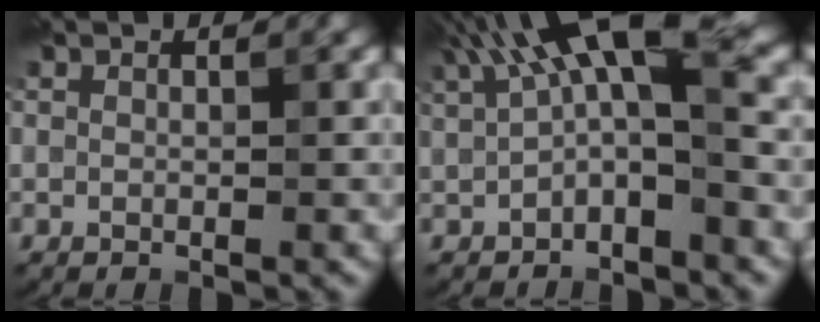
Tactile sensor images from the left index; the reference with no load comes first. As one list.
[{"total": 8.0, "force": [2.2, 2.7, 7.2], "torque": [-0.122, 0.017, 0.024]}]